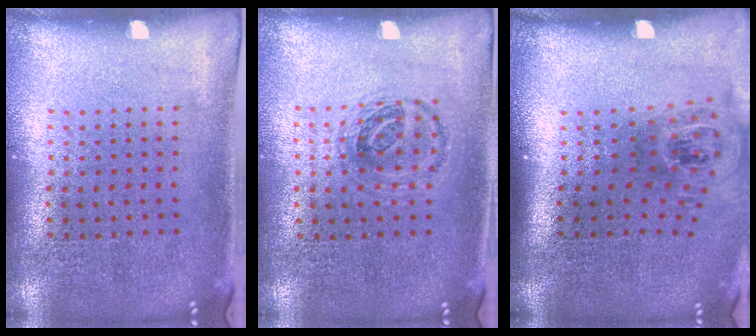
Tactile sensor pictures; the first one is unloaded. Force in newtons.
{"total": 0.9, "press": 0.9, "slide": 0.3}
{"total": 1.7, "press": 1.2, "slide": 1.2}